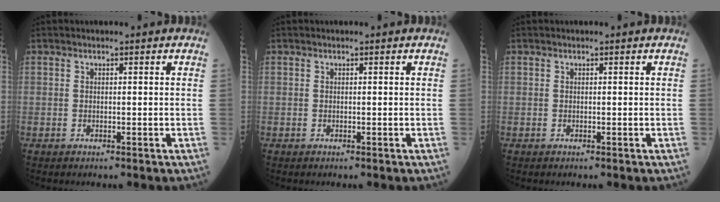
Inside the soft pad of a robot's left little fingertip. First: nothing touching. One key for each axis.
{"total": 0.0}
{"total": 0.0}